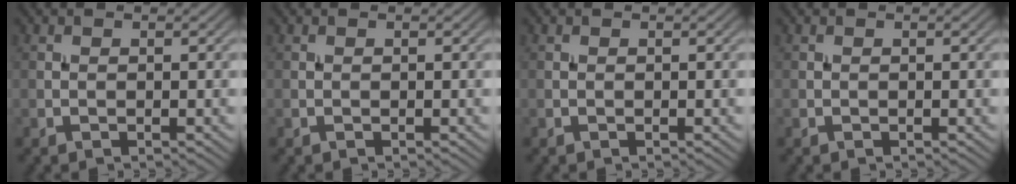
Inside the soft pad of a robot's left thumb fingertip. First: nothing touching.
{"total": 0.0}
{"total": 0.0}
{"total": 0.0}